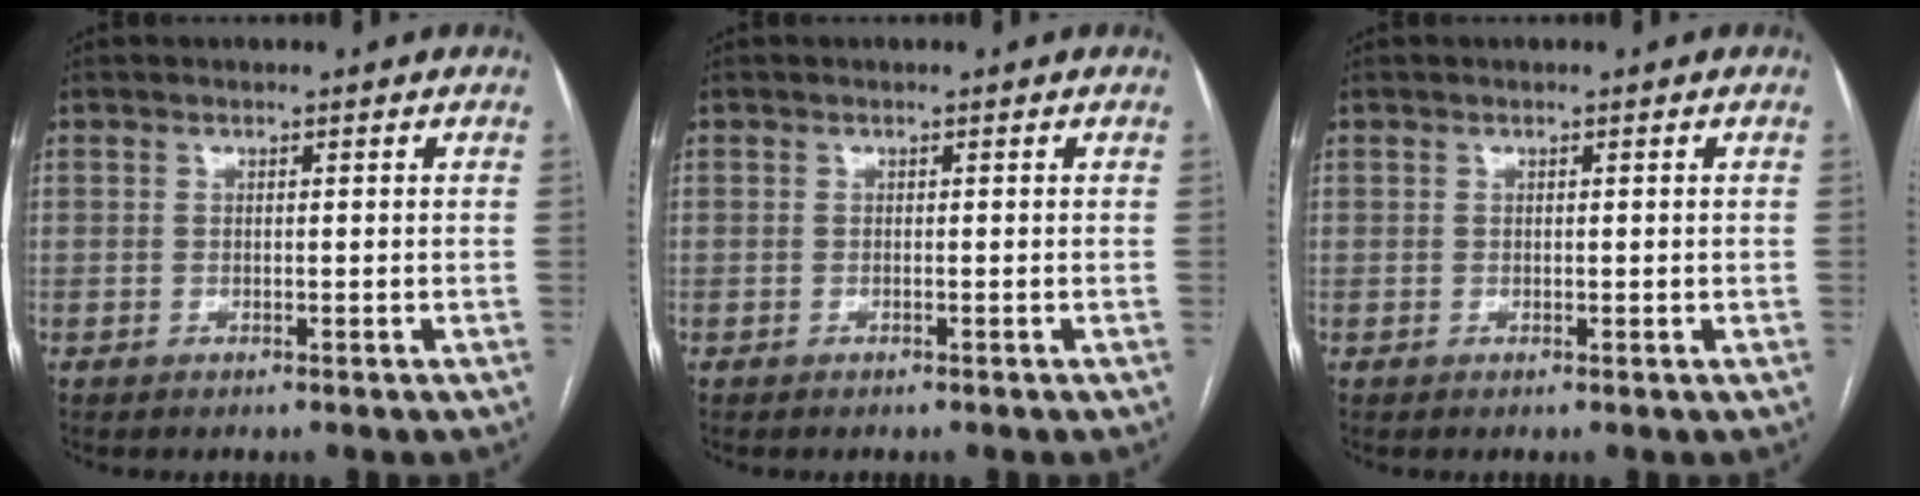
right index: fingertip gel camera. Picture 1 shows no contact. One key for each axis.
{"total": 0.0}
{"total": 0.6, "fx": 0.2, "fy": 0.3, "fz": 0.5, "tx": -0.008, "ty": -0.002, "tz": 0.005}